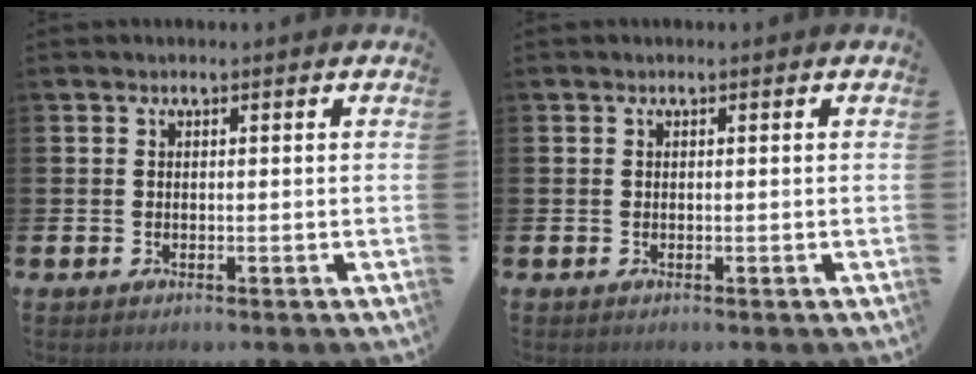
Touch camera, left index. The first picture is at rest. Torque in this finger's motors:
{"motor_torque": [0.00, 0.01, 0.00, 0.00]}